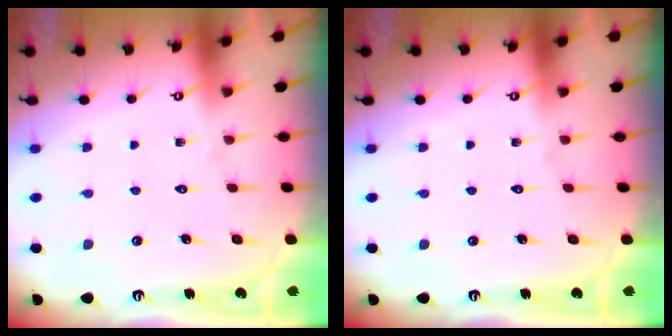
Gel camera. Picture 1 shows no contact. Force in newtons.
{"total": 0.0}